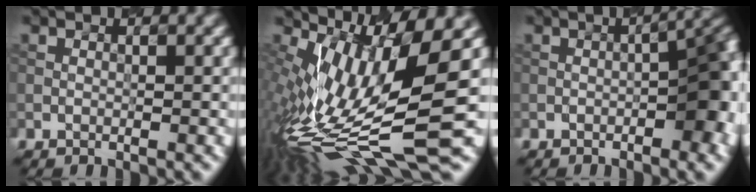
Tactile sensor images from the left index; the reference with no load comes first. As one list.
[{"total": 13.5, "force": [-1.5, 3.9, 12.8], "torque": [-0.255, 0.007, -0.014]}, {"total": 6.6, "force": [-1.7, 2.2, 6.0], "torque": [-0.068, 0.006, -0.022]}]